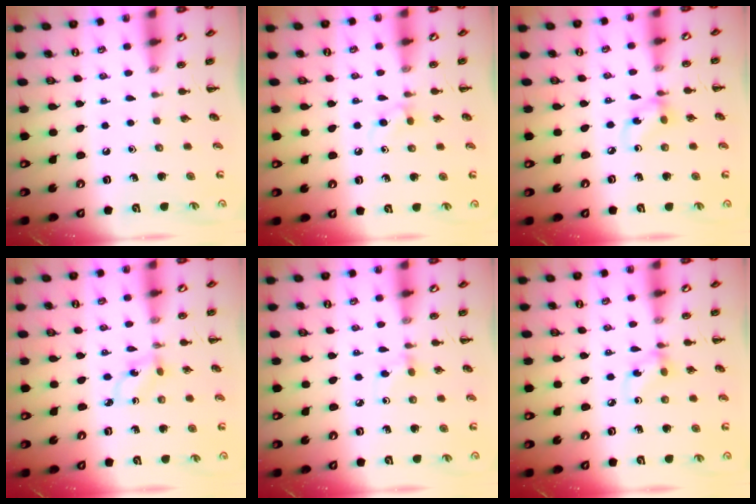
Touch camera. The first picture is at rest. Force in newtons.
{"total": 3.4, "press": 3.2, "slide": 1.4}
{"total": 5.4, "press": 5.3, "slide": 1.2}
{"total": 1.2, "press": 1.1, "slide": 0.5}
{"total": 2.9, "press": 2.6, "slide": 1.2}
{"total": 4.0, "press": 3.8, "slide": 1.2}